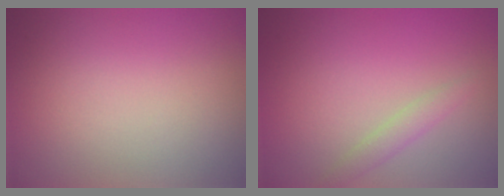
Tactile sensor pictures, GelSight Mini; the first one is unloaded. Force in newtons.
{"total": 1.4, "press": 1.4, "slide": 0.1}